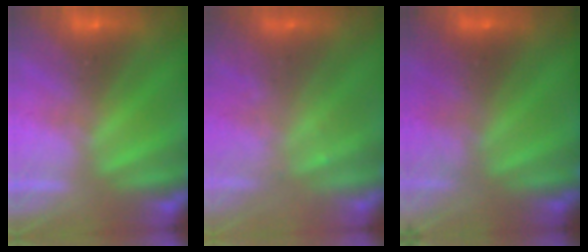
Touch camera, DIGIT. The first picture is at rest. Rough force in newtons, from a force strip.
{"total": 2.2}
{"total": 2.7}